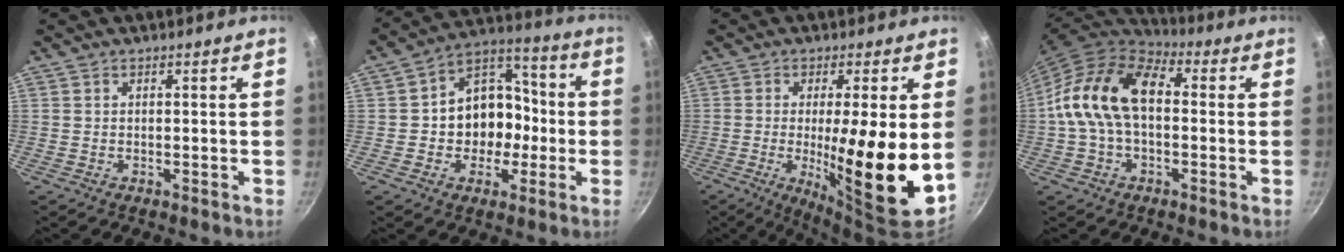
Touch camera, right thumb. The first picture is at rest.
{"total": 15.5, "force": [-1.7, 12.5, 8.9], "torque": [-0.094, 0.050, -0.033]}
{"total": 15.8, "force": [-0.6, 2.6, 15.6], "torque": [-0.248, -0.020, -0.006]}
{"total": 16.0, "force": [0.3, 10.2, 12.4], "torque": [-0.209, 0.039, -0.011]}